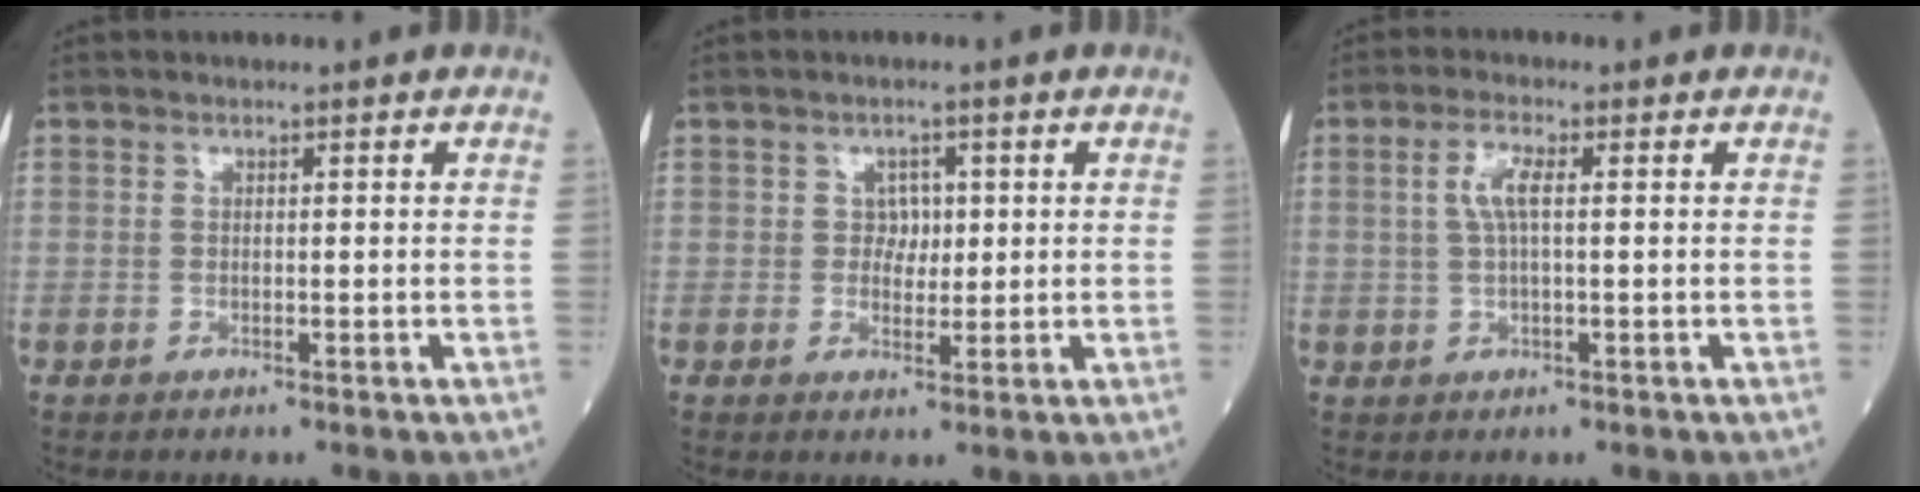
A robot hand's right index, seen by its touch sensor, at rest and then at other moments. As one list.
[{"total": 2.5, "force": [0.5, 1.9, 1.5], "torque": [-0.013, 0.000, 0.006]}, {"total": 3.5, "force": [0.7, 0.7, 3.4], "torque": [-0.073, 0.009, 0.015]}]